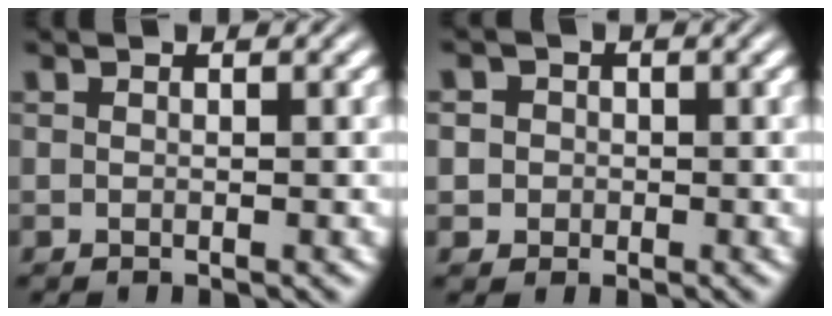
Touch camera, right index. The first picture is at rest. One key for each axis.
{"total": 3.5, "fx": -0.3, "fy": 3.4, "fz": 0.9, "tx": -0.020, "ty": -0.005, "tz": -0.010}